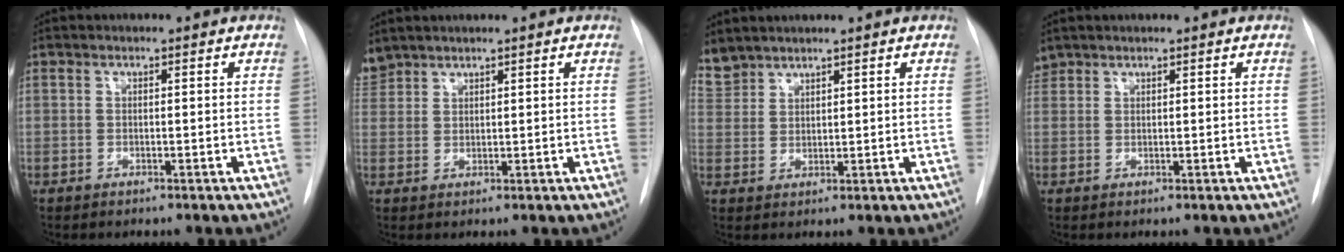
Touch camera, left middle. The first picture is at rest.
{"total": 3.3, "force": [3.1, 1.2, 0.0], "torque": [-0.009, 0.015, 0.068]}
{"total": 4.2, "force": [4.0, 1.3, 0.1], "torque": [-0.011, 0.011, 0.092]}
{"total": 1.6, "force": [1.5, 0.6, -0.1], "torque": [-0.002, 0.013, 0.032]}